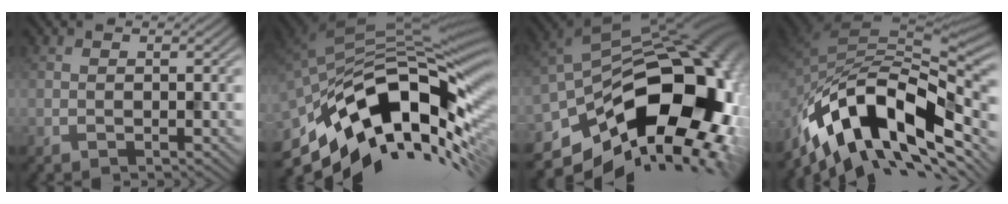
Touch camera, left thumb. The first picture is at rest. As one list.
[{"total": 14.4, "force": [-6.3, 6.9, 11.0], "torque": [-0.192, -0.002, -0.118]}, {"total": 18.6, "force": [-6.6, 10.9, 13.5], "torque": [-0.206, -0.042, -0.089]}, {"total": 16.0, "force": [-8.7, 8.0, 10.8], "torque": [-0.206, -0.002, -0.158]}]